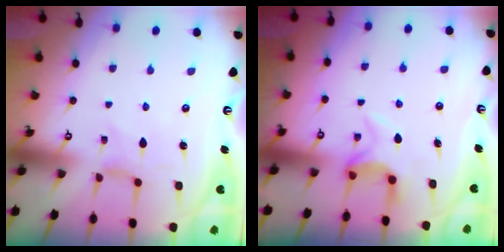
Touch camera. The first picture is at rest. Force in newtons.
{"total": 6.5, "press": 6.4, "slide": 1.1}